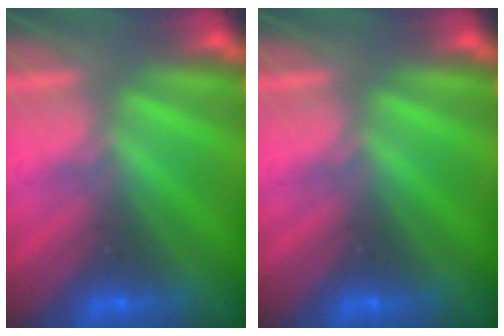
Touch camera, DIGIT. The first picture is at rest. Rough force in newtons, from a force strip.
{"total": 0.0}